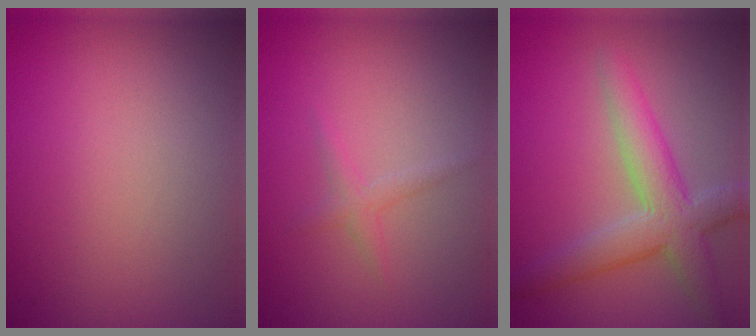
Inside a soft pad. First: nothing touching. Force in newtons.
{"total": 1.2, "press": 1.2, "slide": 0.1}
{"total": 5.3, "press": 5.3, "slide": 0.3}